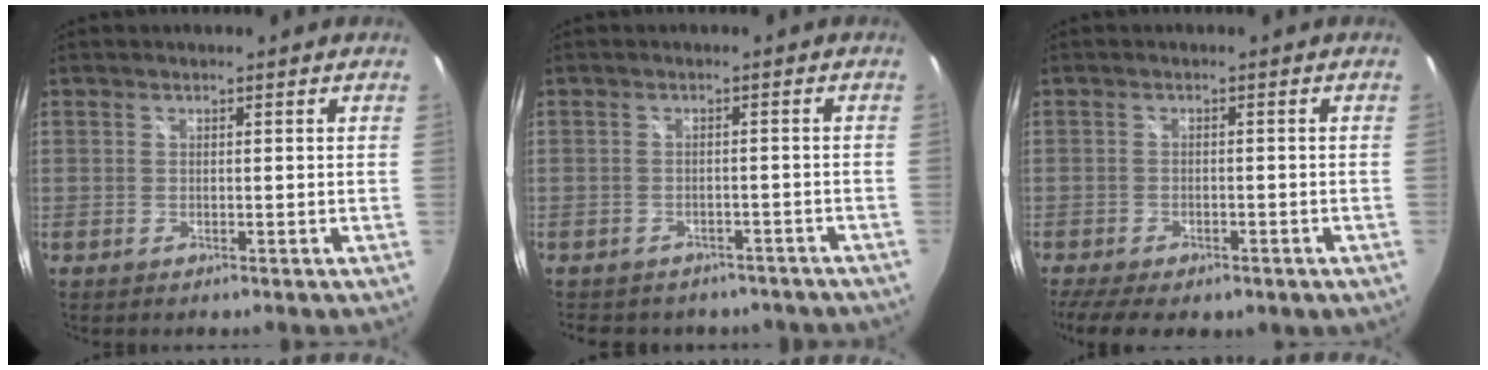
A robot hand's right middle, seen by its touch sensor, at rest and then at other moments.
{"total": 10.0, "force": [-8.1, 5.0, 3.2], "torque": [-0.072, -0.007, -0.094]}
{"total": 10.1, "force": [-6.8, 4.5, 5.9], "torque": [-0.137, -0.034, -0.099]}